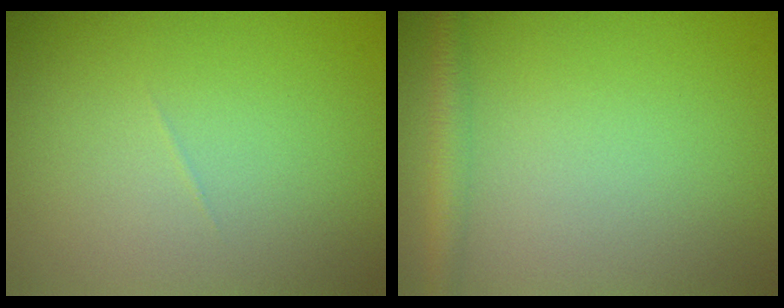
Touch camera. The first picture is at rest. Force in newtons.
{"total": 2.3, "press": 2.3, "slide": 0.0}